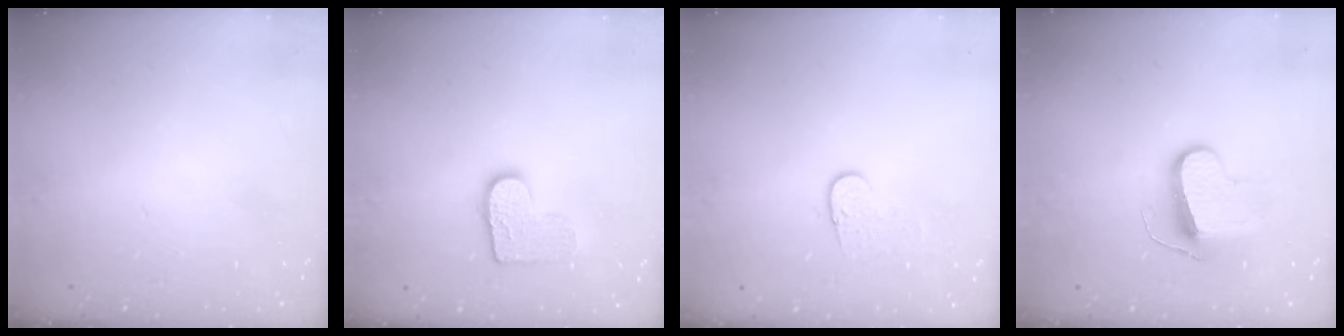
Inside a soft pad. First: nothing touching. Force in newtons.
{"total": 10.3, "press": 10.2, "slide": 0.6}
{"total": 5.8, "press": 5.7, "slide": 0.4}
{"total": 9.2, "press": 9.2, "slide": 0.2}